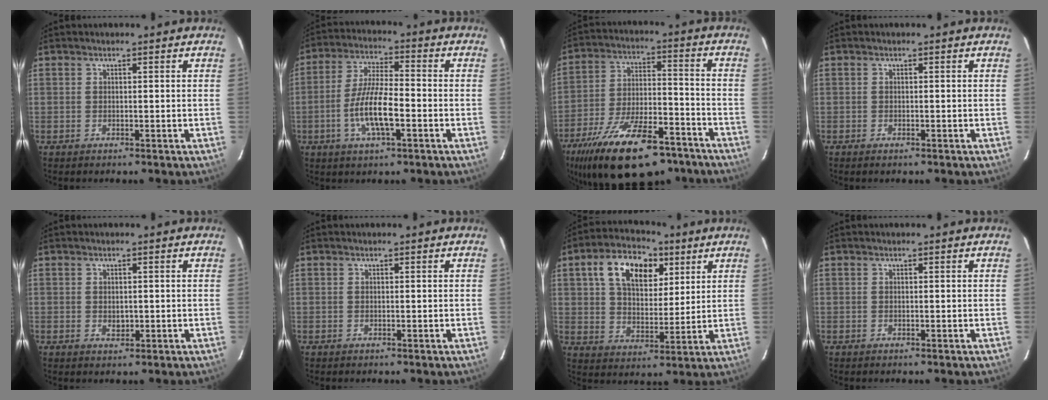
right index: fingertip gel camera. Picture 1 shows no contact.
{"total": 9.9, "force": [-3.3, 2.6, 9.0], "torque": [-0.180, -0.002, -0.061]}
{"total": 24.2, "force": [-17.0, 9.4, 14.4], "torque": [-0.267, -0.024, -0.255]}
{"total": 0.7, "force": [-0.5, 0.3, 0.2], "torque": [-0.004, -0.003, -0.010]}
{"total": 1.8, "force": [-0.1, 1.4, 1.1], "torque": [-0.015, 0.000, 0.001]}
{"total": 0.0}
{"total": 13.7, "force": [6.1, 8.5, 8.9], "torque": [-0.160, 0.026, 0.103]}
{"total": 0.0}